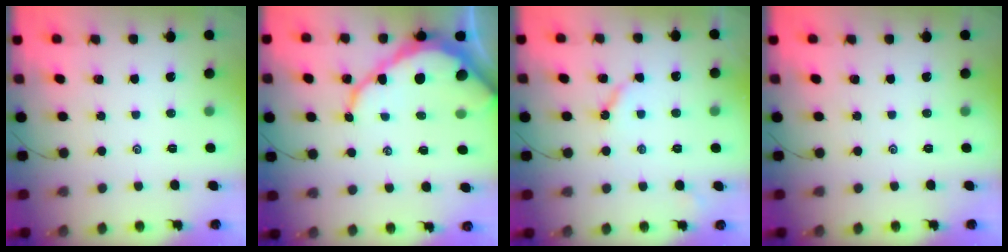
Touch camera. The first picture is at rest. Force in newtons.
{"total": 11.3, "press": 11.2, "slide": 1.3}
{"total": 4.3, "press": 4.2, "slide": 0.8}
{"total": 0.0}